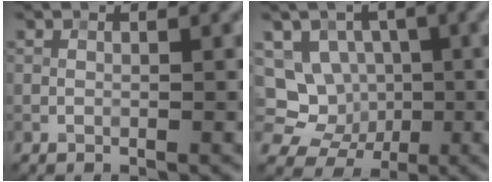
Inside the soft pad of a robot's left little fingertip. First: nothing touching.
{"total": 6.8, "force": [-0.7, 6.3, 2.5], "torque": [-0.028, 0.018, -0.037]}